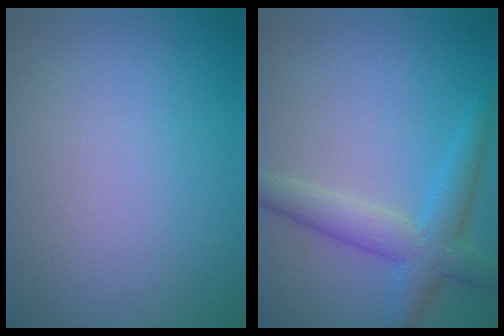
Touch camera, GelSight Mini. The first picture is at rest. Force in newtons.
{"total": 4.5, "press": 4.5, "slide": 0.2}